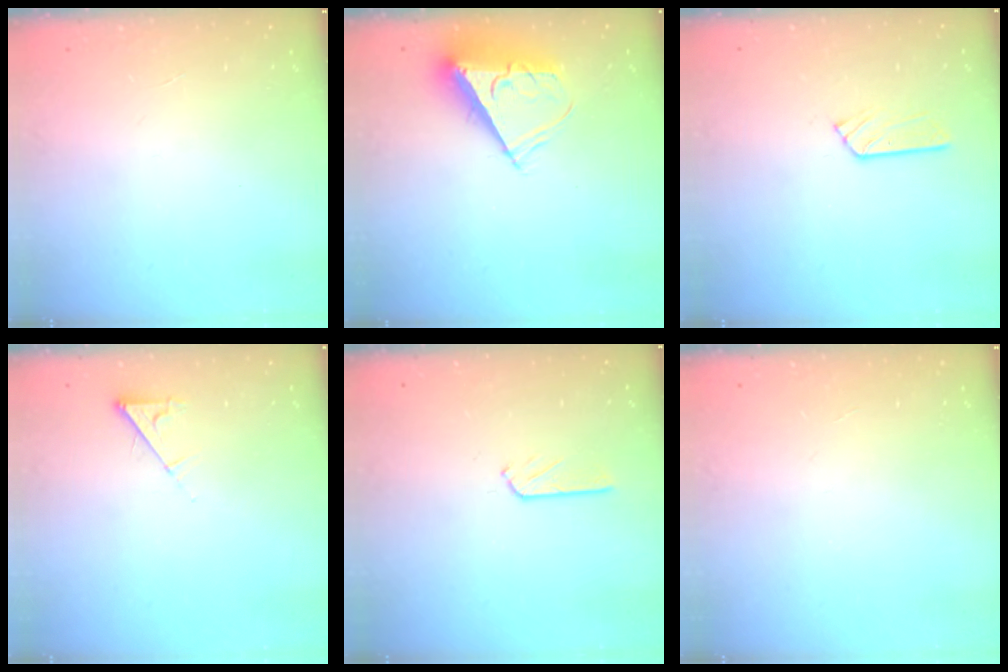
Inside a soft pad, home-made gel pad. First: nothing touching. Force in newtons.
{"total": 9.4, "press": 9.4, "slide": 0.6}
{"total": 4.0, "press": 3.9, "slide": 0.3}
{"total": 5.8, "press": 5.8, "slide": 0.8}
{"total": 3.3, "press": 3.3, "slide": 0.3}
{"total": 0.0}